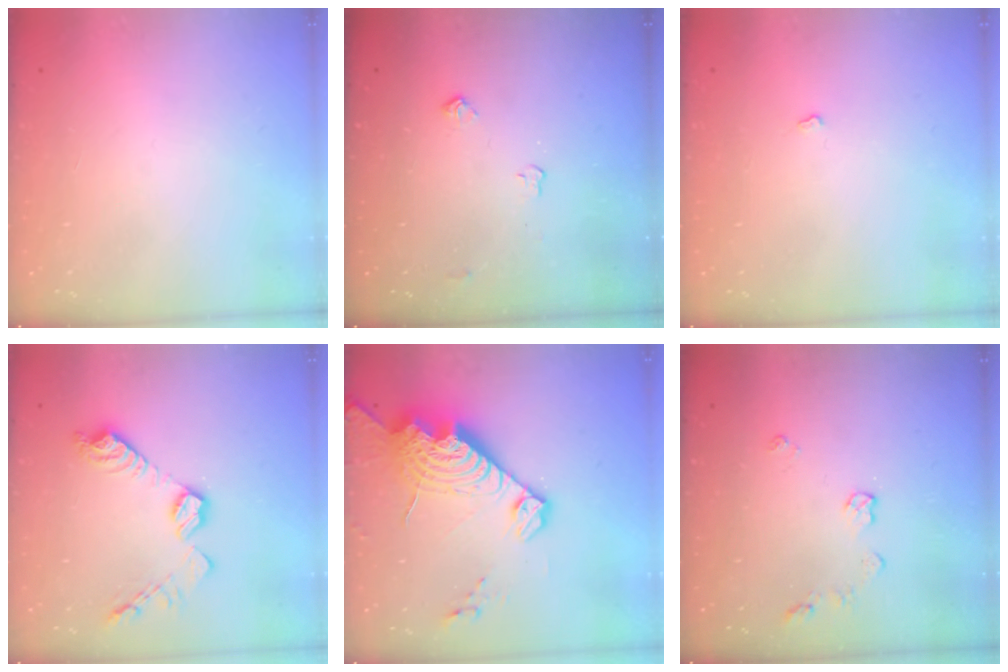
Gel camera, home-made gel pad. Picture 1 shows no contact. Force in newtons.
{"total": 4.0, "press": 4.0, "slide": 0.6}
{"total": 1.8, "press": 1.8, "slide": 0.4}
{"total": 12.6, "press": 12.6, "slide": 0.8}
{"total": 21.8, "press": 21.7, "slide": 2.0}
{"total": 6.1, "press": 6.1, "slide": 0.8}